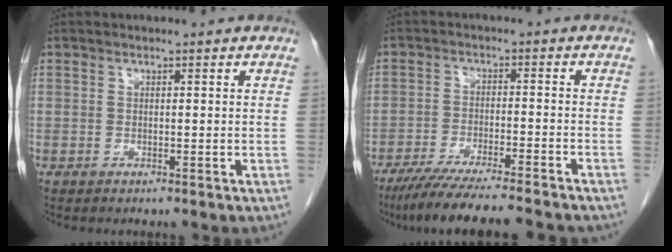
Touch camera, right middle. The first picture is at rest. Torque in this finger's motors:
{"motor_torque": [1.12, -1.02, 0.16, 0.11]}